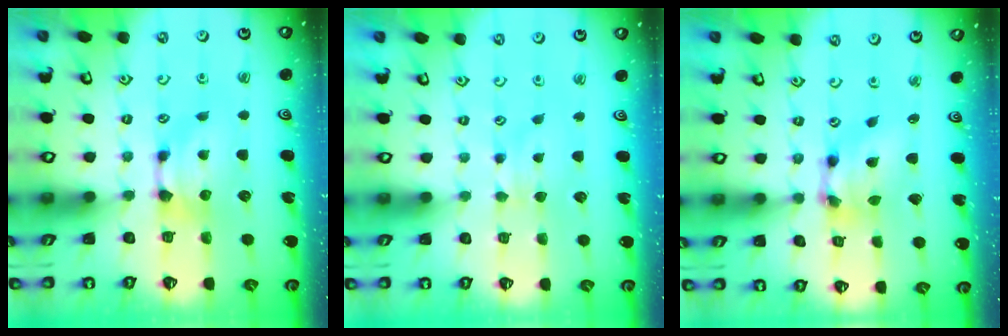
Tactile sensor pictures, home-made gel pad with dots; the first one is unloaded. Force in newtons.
{"total": 2.1, "press": 2.0, "slide": 0.4}
{"total": 6.2, "press": 5.7, "slide": 2.4}